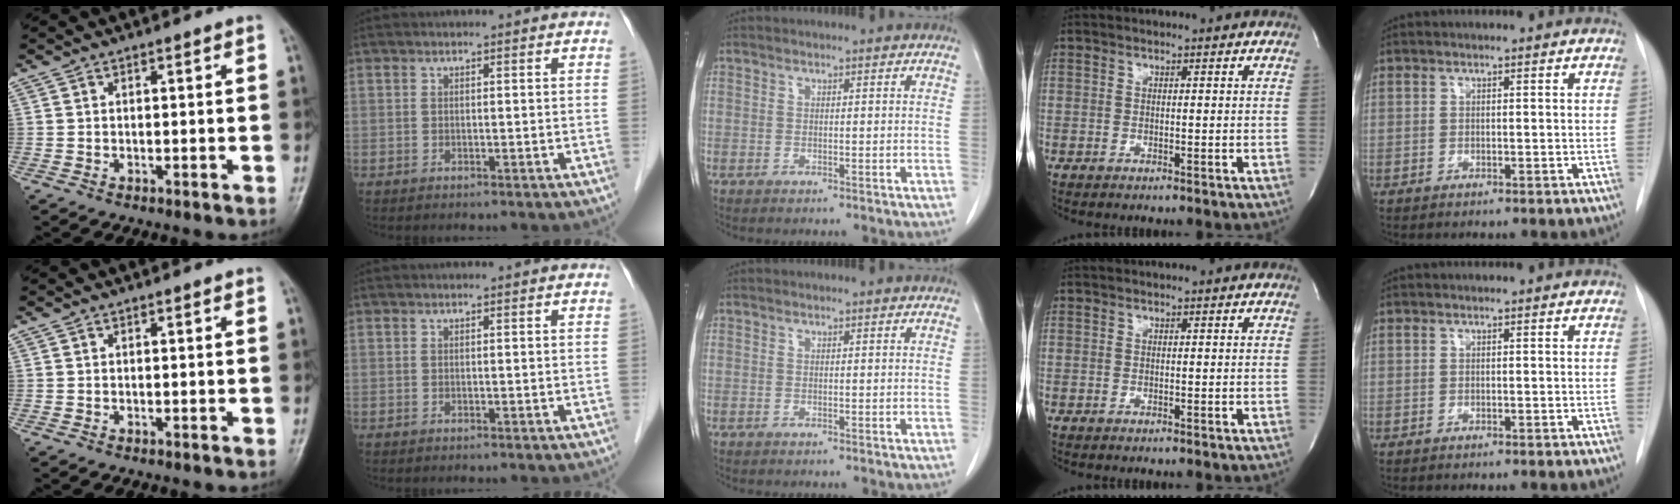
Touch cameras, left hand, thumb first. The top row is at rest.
{}